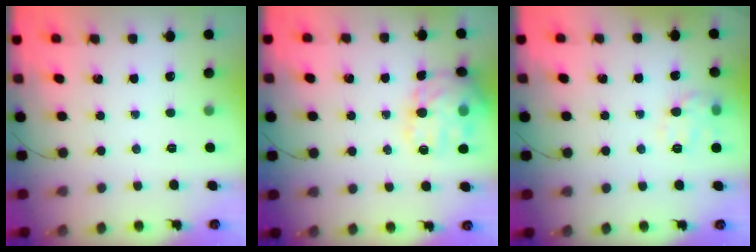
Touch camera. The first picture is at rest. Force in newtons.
{"total": 18.4, "press": 18.3, "slide": 1.6}
{"total": 9.3, "press": 9.3, "slide": 0.1}